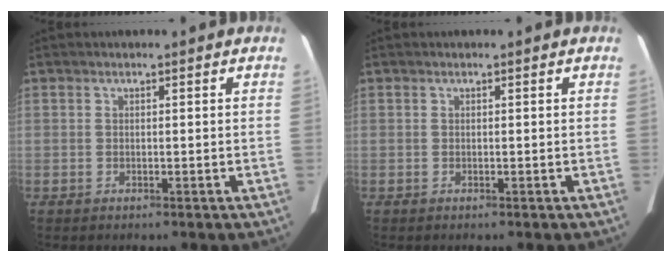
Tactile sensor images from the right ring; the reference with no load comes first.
{"total": 0.0}